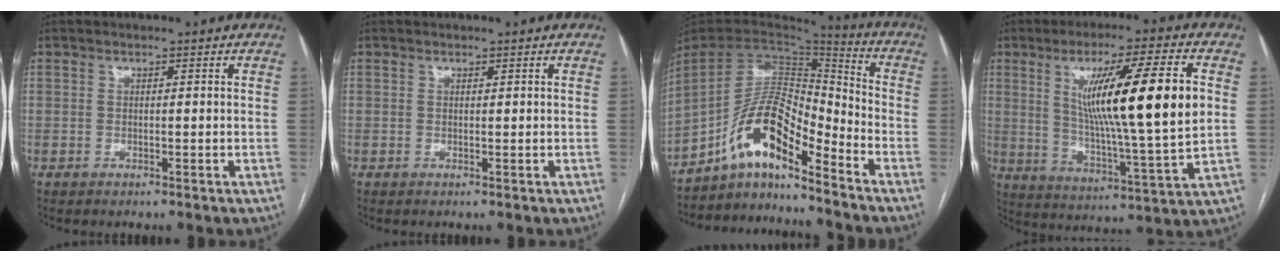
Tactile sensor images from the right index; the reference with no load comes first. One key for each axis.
{"total": 0.0}
{"total": 12.9, "fx": -9.0, "fy": 3.1, "fz": 8.8, "tx": -0.163, "ty": 0.030, "tz": -0.160}
{"total": 19.0, "fx": 4.0, "fy": 0.2, "fz": 18.5, "tx": -0.305, "ty": -0.009, "tz": 0.060}